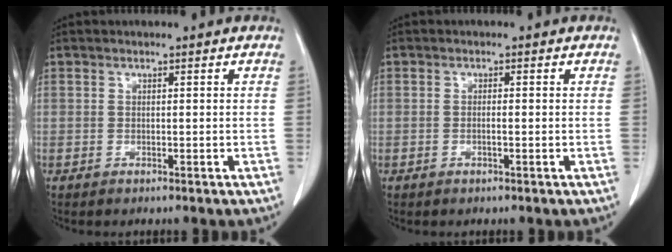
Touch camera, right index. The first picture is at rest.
{"total": 0.8, "force": [-0.2, 0.1, 0.8], "torque": [-0.013, 0.000, -0.003]}